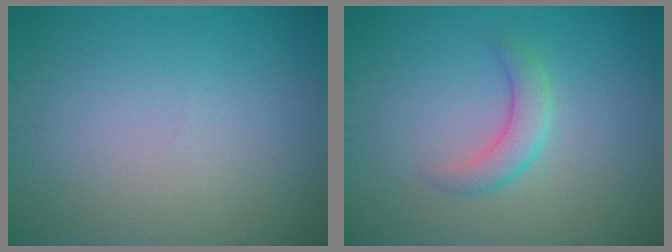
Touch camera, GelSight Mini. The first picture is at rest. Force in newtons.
{"total": 2.4, "press": 2.4, "slide": 0.1}